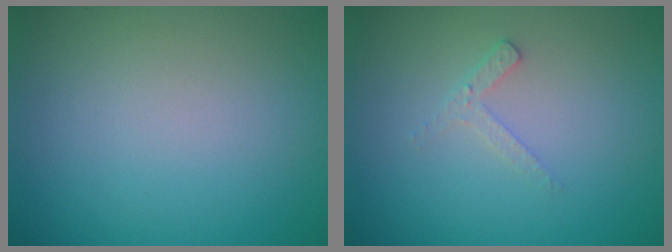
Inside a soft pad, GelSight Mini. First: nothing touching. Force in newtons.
{"total": 1.6, "press": 1.5, "slide": 0.4}